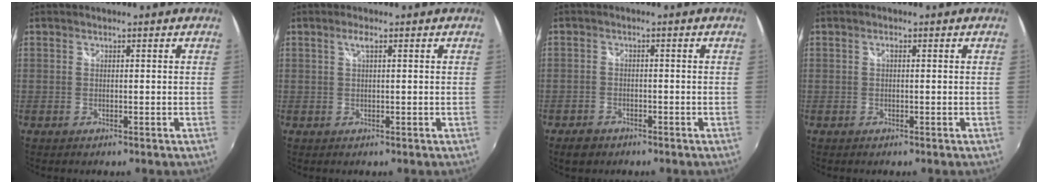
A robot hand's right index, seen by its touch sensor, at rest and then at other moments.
{"total": 1.4, "force": [0.6, 0.1, 1.3], "torque": [-0.024, 0.003, 0.008]}
{"total": 3.7, "force": [-2.7, 2.4, 1.0], "torque": [-0.038, 0.001, -0.046]}
{"total": 0.7, "force": [0.1, 0.3, 0.7], "torque": [-0.012, 0.004, -0.001]}